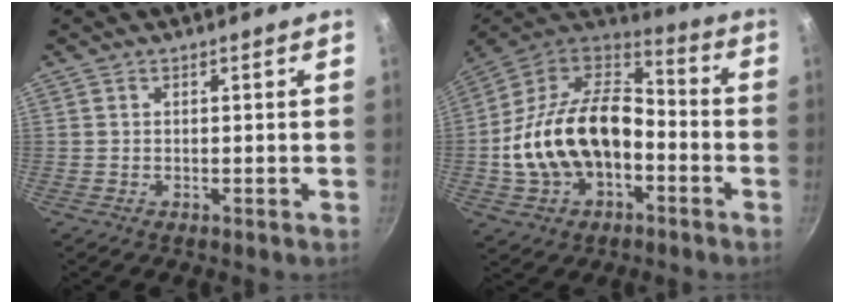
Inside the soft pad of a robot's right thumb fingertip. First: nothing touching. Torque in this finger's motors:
{"motor_torque": [0.08, 1.17, 0.99, -1.28, 0.25]}